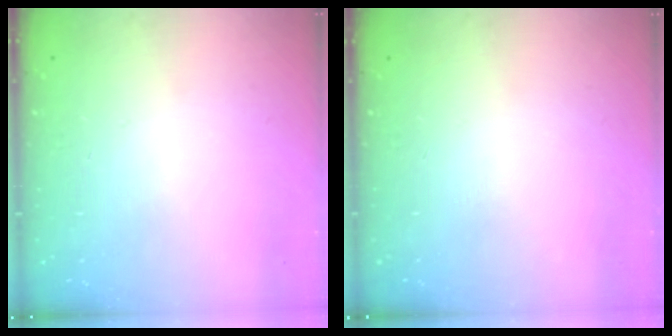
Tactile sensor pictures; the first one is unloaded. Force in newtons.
{"total": 0.0}